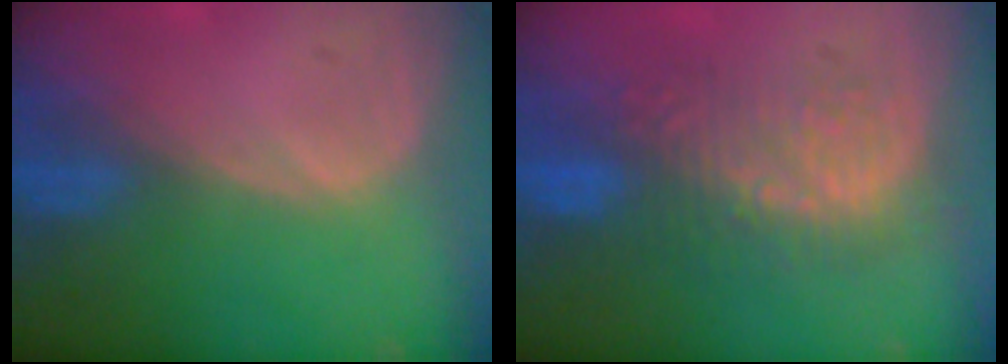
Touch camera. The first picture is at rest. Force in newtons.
{"total": 8.9, "press": 8.7, "slide": 2.0}